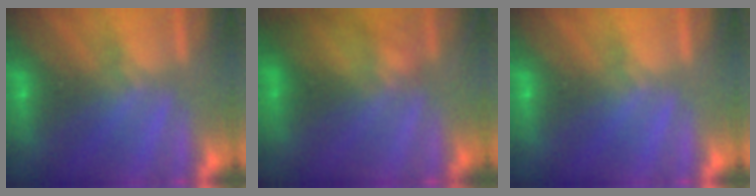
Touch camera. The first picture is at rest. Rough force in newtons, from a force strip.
{"total": 2.3}
{"total": 0.0}